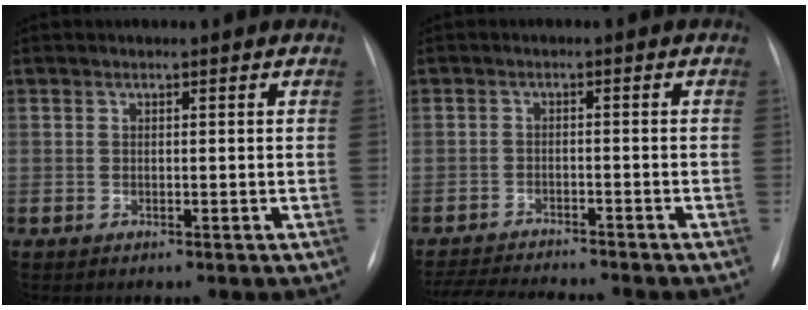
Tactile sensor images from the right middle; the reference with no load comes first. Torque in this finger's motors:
{"motor_torque": [0.04, -0.05, 0.01, 0.01]}